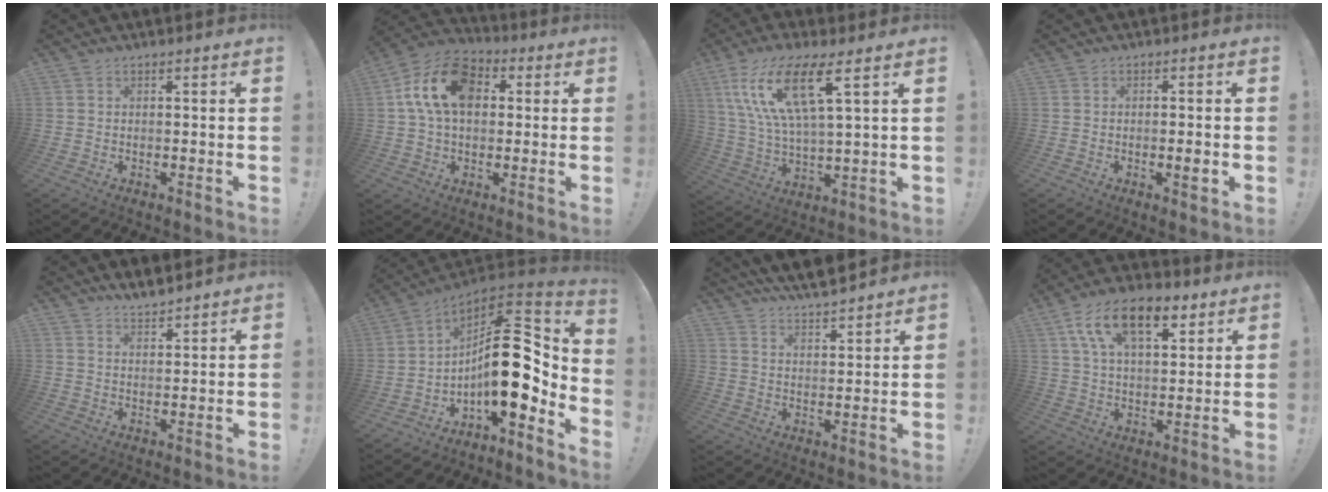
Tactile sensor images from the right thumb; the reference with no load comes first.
{"total": 16.2, "force": [3.9, 11.1, 11.1], "torque": [-0.190, 0.010, 0.073]}
{"total": 16.4, "force": [8.3, 4.4, 13.5], "torque": [-0.260, -0.019, 0.132]}
{"total": 2.9, "force": [-0.9, 0.5, 2.7], "torque": [-0.029, -0.001, -0.019]}
{"total": 4.5, "force": [4.2, 0.7, 1.3], "torque": [-0.018, -0.026, 0.076]}
{"total": 20.9, "force": [-0.3, 9.3, 18.7], "torque": [-0.292, -0.009, -0.003]}
{"total": 7.3, "force": [6.8, 1.6, 2.2], "torque": [-0.053, -0.055, 0.124]}
{"total": 16.7, "force": [8.4, 8.3, 11.8], "torque": [-0.188, -0.023, 0.146]}